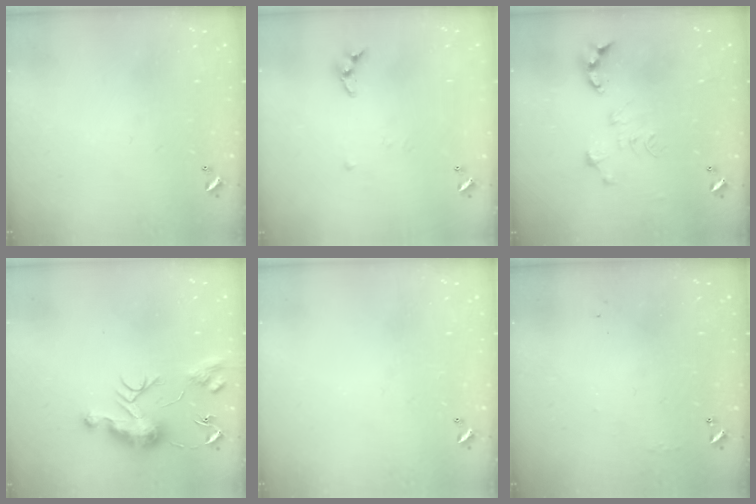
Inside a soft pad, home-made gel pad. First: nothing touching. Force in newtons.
{"total": 4.6, "press": 4.5, "slide": 0.5}
{"total": 0.0}
{"total": 10.1, "press": 10.0, "slide": 0.8}
{"total": 0.0}
{"total": 4.3, "press": 4.3, "slide": 0.6}